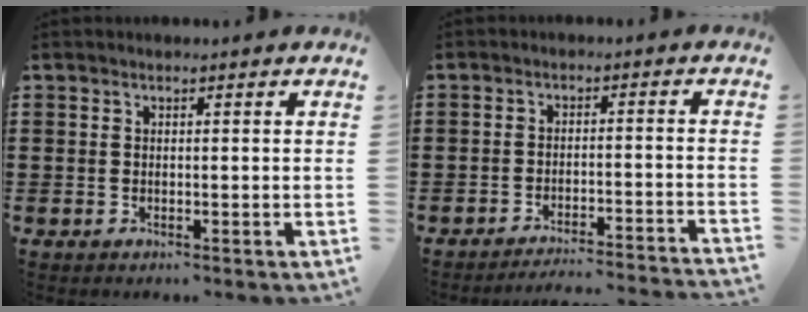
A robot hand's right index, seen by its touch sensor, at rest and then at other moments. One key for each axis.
{"total": 3.3, "fx": -3.2, "fy": -0.4, "fz": 0.8, "tx": -0.017, "ty": -0.005, "tz": -0.068}